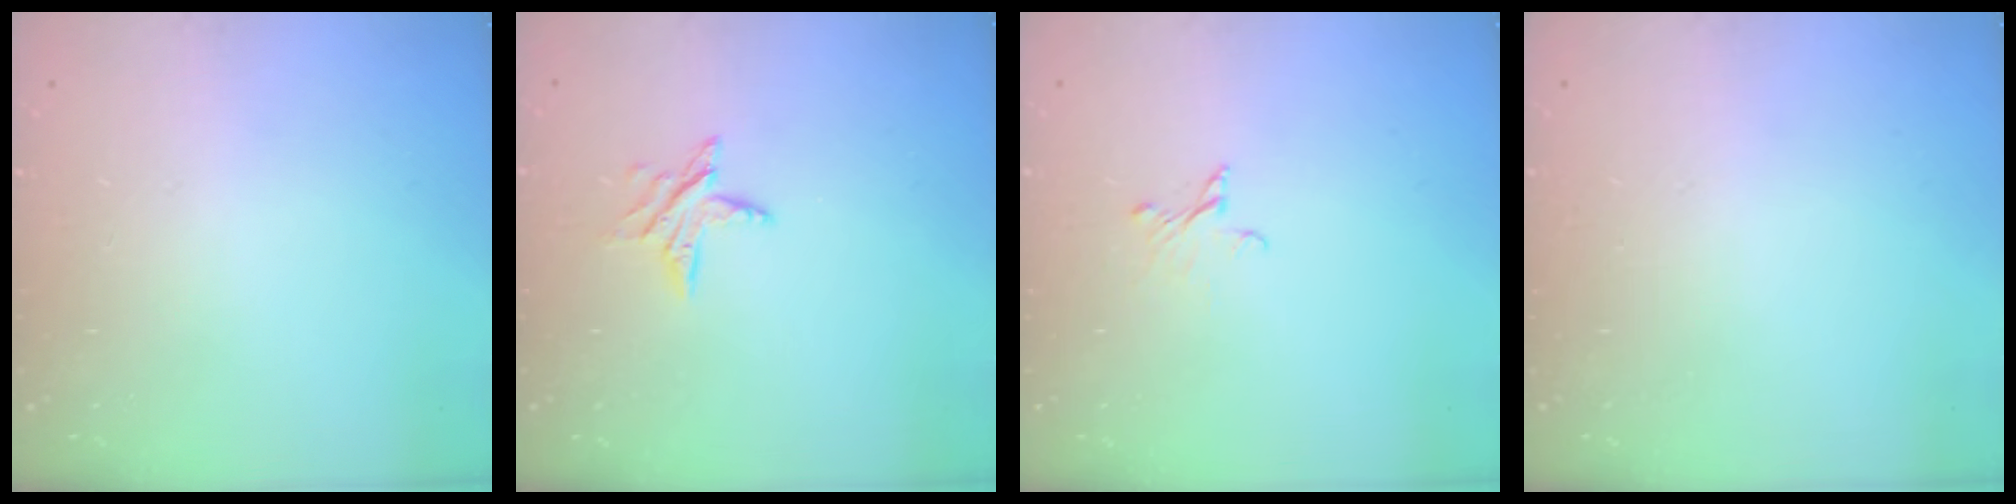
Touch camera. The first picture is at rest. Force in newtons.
{"total": 6.1, "press": 6.1, "slide": 0.7}
{"total": 2.5, "press": 2.5, "slide": 0.2}
{"total": 0.0}